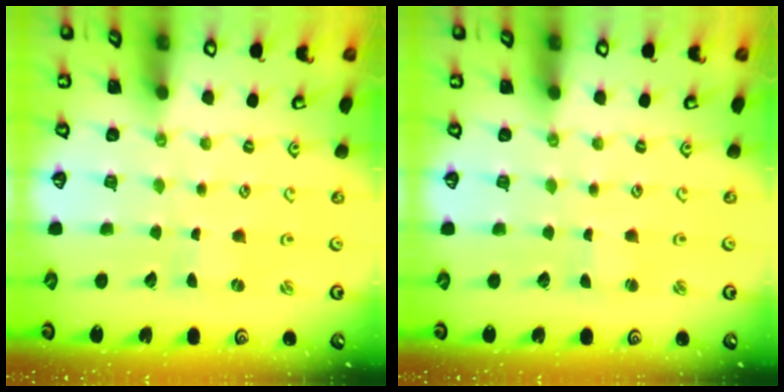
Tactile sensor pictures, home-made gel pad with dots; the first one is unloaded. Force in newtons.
{"total": 1.1, "press": 1.1, "slide": 0.1}